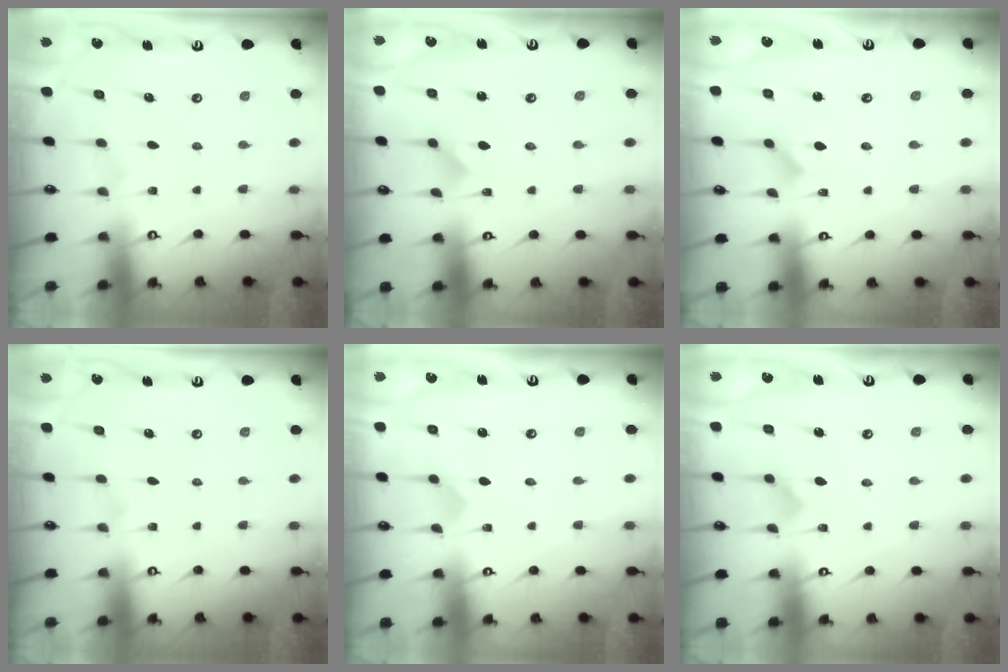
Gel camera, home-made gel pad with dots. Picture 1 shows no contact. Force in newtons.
{"total": 2.4, "press": 2.4, "slide": 0.1}
{"total": 1.0, "press": 1.0, "slide": 0.2}
{"total": 0.0}
{"total": 0.0}
{"total": 4.2, "press": 4.2, "slide": 0.4}